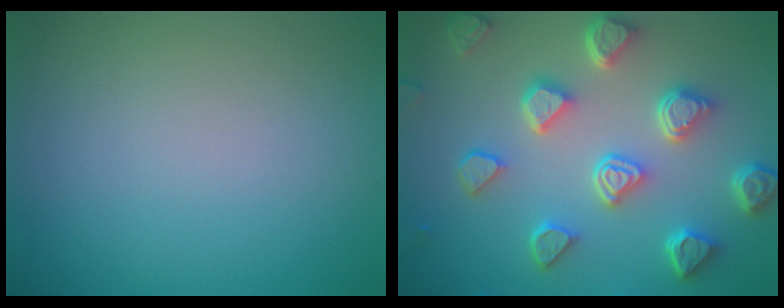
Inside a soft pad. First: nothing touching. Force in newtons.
{"total": 6.6, "press": 5.2, "slide": 3.9}